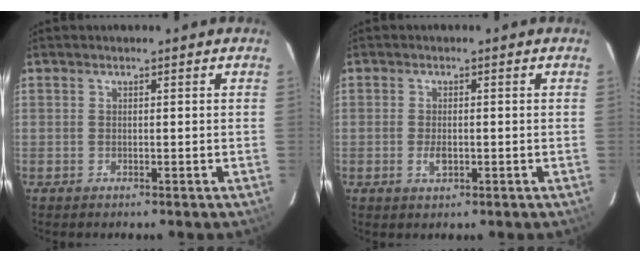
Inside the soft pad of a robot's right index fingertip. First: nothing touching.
{"total": 2.6, "force": [-0.8, 1.4, 2.1], "torque": [-0.041, -0.003, -0.012]}